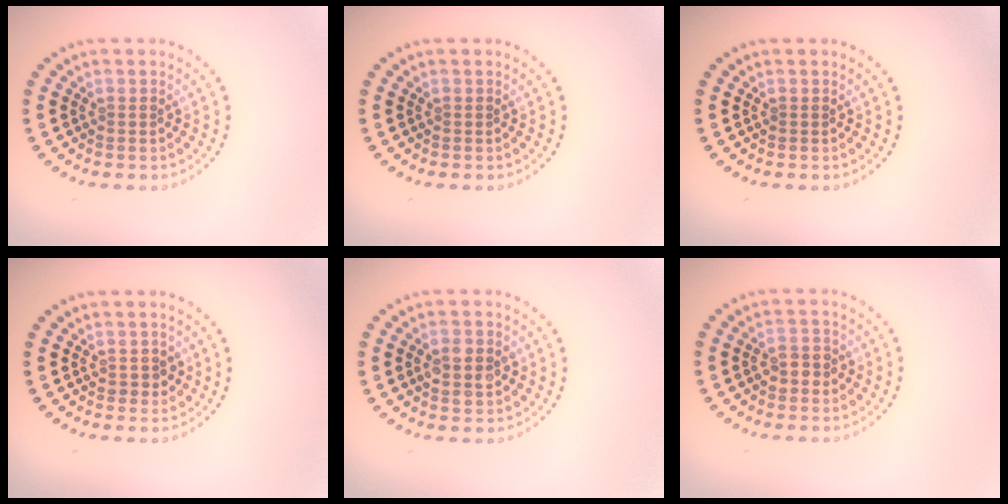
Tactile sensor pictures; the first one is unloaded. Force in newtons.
{"total": 0.0}
{"total": 0.0}
{"total": 0.9, "press": 0.8, "slide": 0.2}
{"total": 2.8, "press": 2.8, "slide": 0.2}
{"total": 1.6, "press": 1.5, "slide": 0.4}